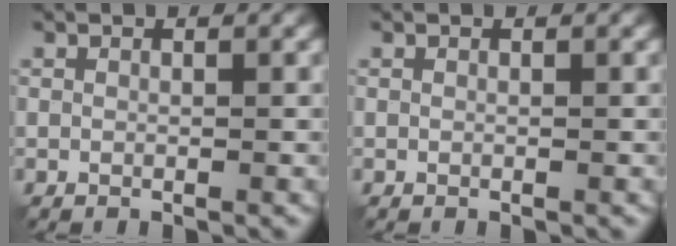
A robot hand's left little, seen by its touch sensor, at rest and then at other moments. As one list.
[{"total": 0.0}]